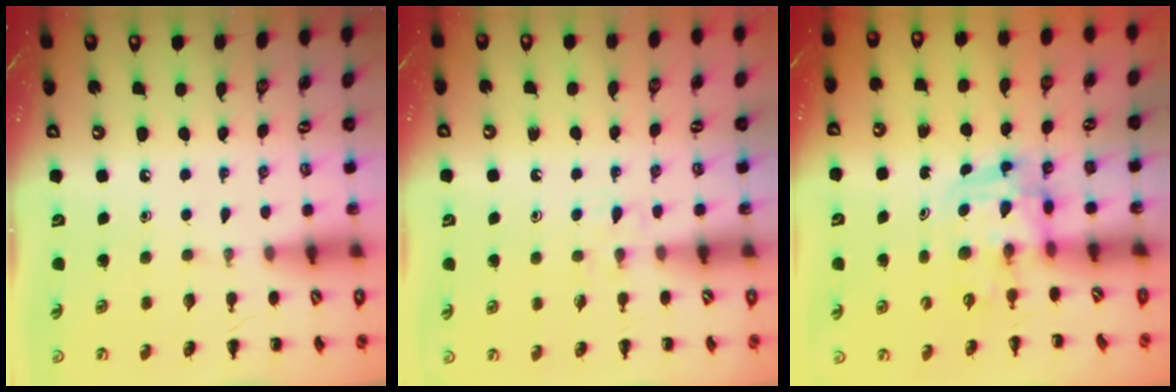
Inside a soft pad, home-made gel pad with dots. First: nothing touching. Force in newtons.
{"total": 2.2, "press": 2.0, "slide": 1.0}
{"total": 3.6, "press": 3.5, "slide": 0.6}